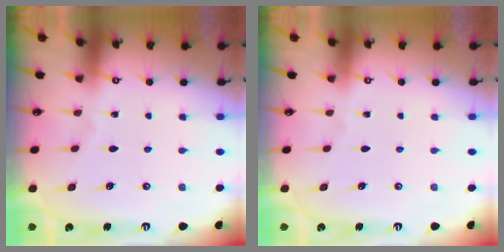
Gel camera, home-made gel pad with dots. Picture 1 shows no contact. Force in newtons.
{"total": 0.0}